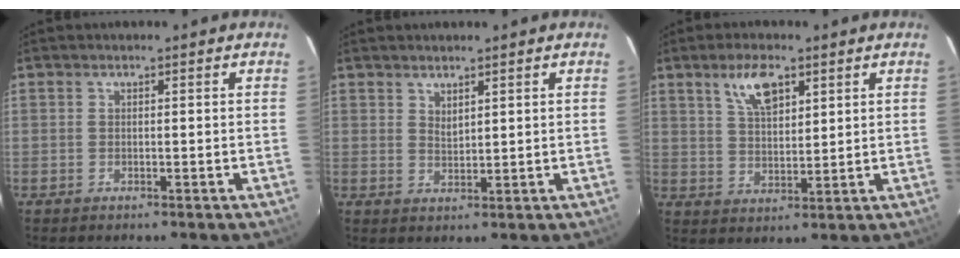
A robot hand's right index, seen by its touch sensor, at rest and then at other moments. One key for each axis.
{"total": 2.0, "fx": 1.7, "fy": 0.7, "fz": 0.9, "tx": -0.014, "ty": -0.002, "tz": 0.031}
{"total": 7.2, "fx": 4.1, "fy": 2.9, "fz": 5.2, "tx": -0.093, "ty": 0.008, "tz": 0.079}